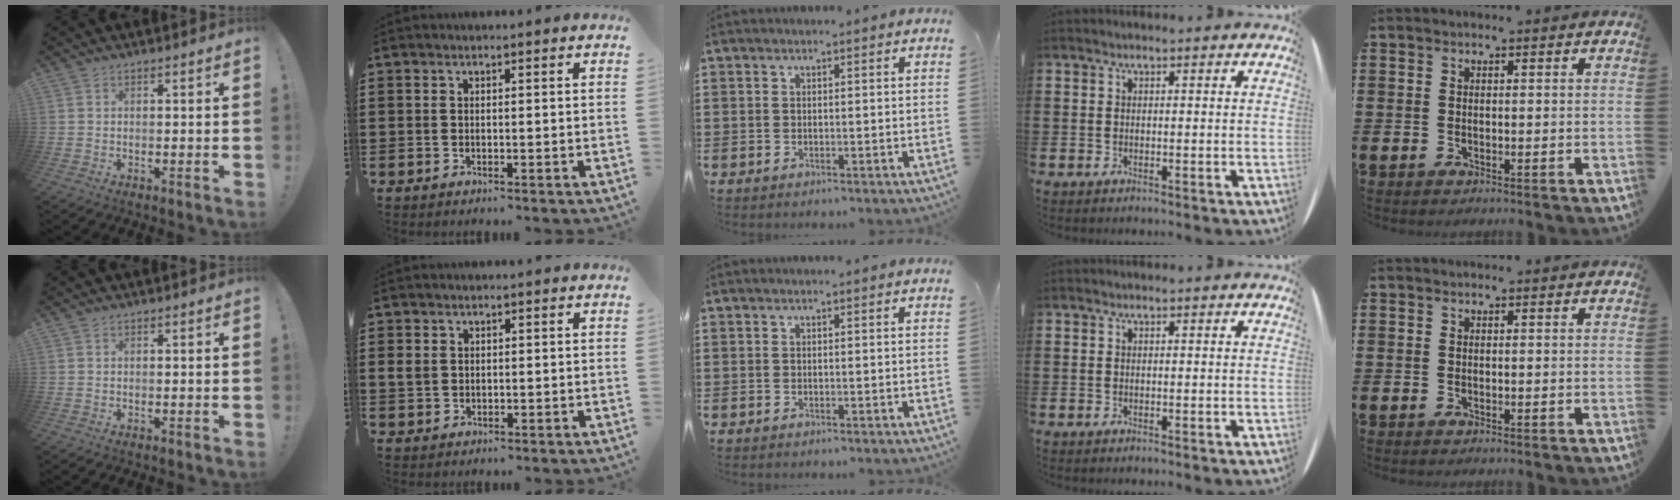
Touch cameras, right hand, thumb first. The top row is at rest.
{"index": {"total": 1.7, "force": [0.3, 1.5, 0.9], "torque": [-0.021, 0.006, 0.004]}}